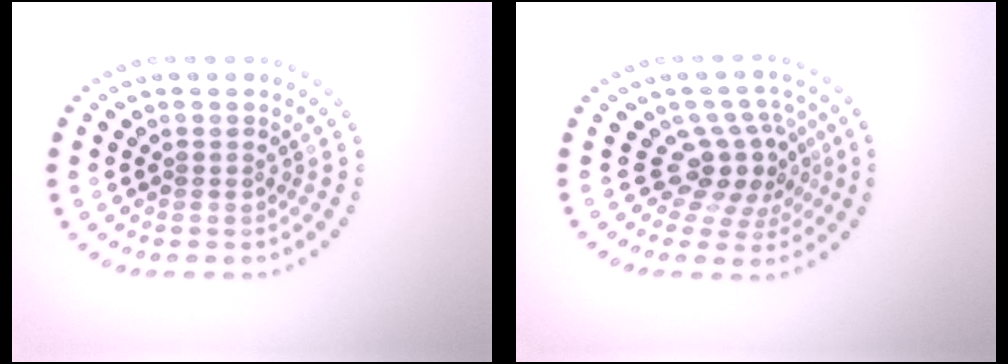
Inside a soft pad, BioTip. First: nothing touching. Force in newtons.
{"total": 3.9, "press": 2.7, "slide": 2.8}